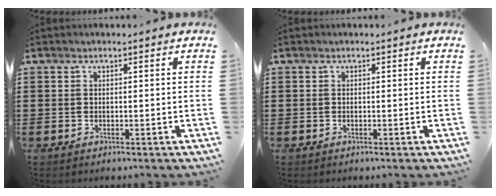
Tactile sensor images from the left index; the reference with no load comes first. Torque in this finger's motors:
{"motor_torque": [-0.03, 0.01, 0.00, 0.00]}